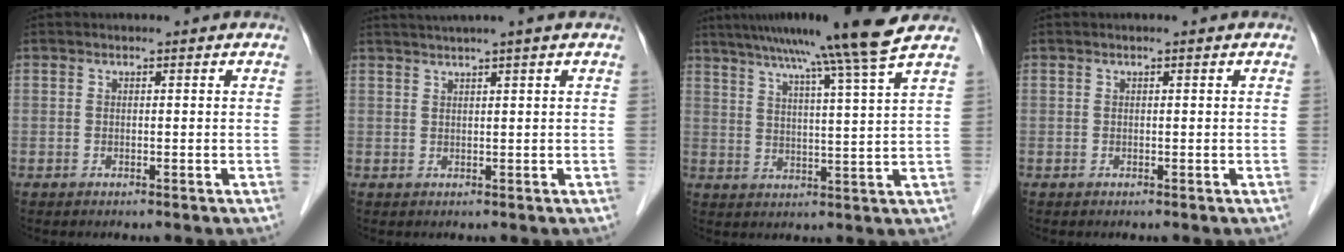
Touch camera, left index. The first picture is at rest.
{"total": 4.7, "force": [3.7, -1.2, 2.7], "torque": [-0.040, 0.021, 0.063]}
{"total": 14.4, "force": [11.2, -2.8, 8.5], "torque": [-0.135, -0.006, 0.151]}
{"total": 0.0}